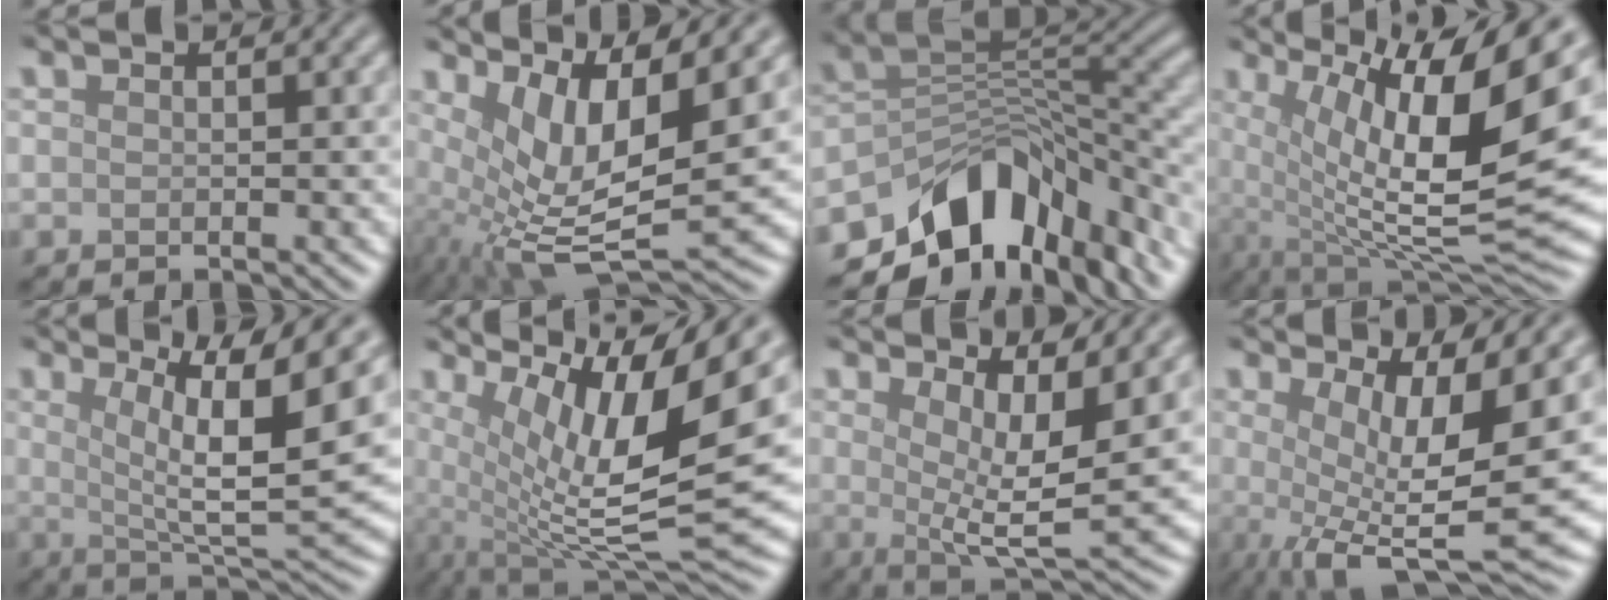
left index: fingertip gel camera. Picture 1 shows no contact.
{"total": 10.0, "force": [2.2, 3.1, 9.3], "torque": [-0.184, -0.006, 0.049]}
{"total": 11.6, "force": [-6.9, 7.0, 6.1], "torque": [-0.098, 0.002, -0.117]}
{"total": 16.0, "force": [3.9, 5.3, 14.6], "torque": [-0.239, -0.001, 0.082]}
{"total": 11.4, "force": [3.4, 2.6, 10.6], "torque": [-0.145, -0.005, 0.056]}
{"total": 13.7, "force": [3.4, 4.2, 12.5], "torque": [-0.228, 0.000, 0.068]}
{"total": 7.5, "force": [2.8, 2.1, 6.6], "torque": [-0.101, -0.007, 0.051]}
{"total": 10.4, "force": [0.0, 2.9, 10.0], "torque": [-0.166, -0.015, 0.006]}